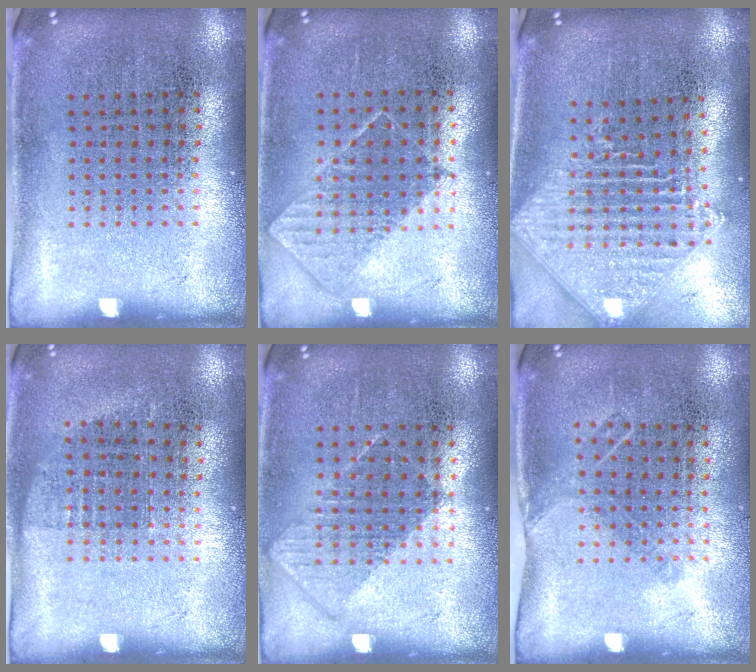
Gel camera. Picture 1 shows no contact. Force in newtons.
{"total": 0.8, "press": 0.7, "slide": 0.3}
{"total": 2.4, "press": 1.9, "slide": 1.5}
{"total": 0.7, "press": 0.7, "slide": 0.3}
{"total": 0.8, "press": 0.7, "slide": 0.4}
{"total": 1.0, "press": 0.8, "slide": 0.6}